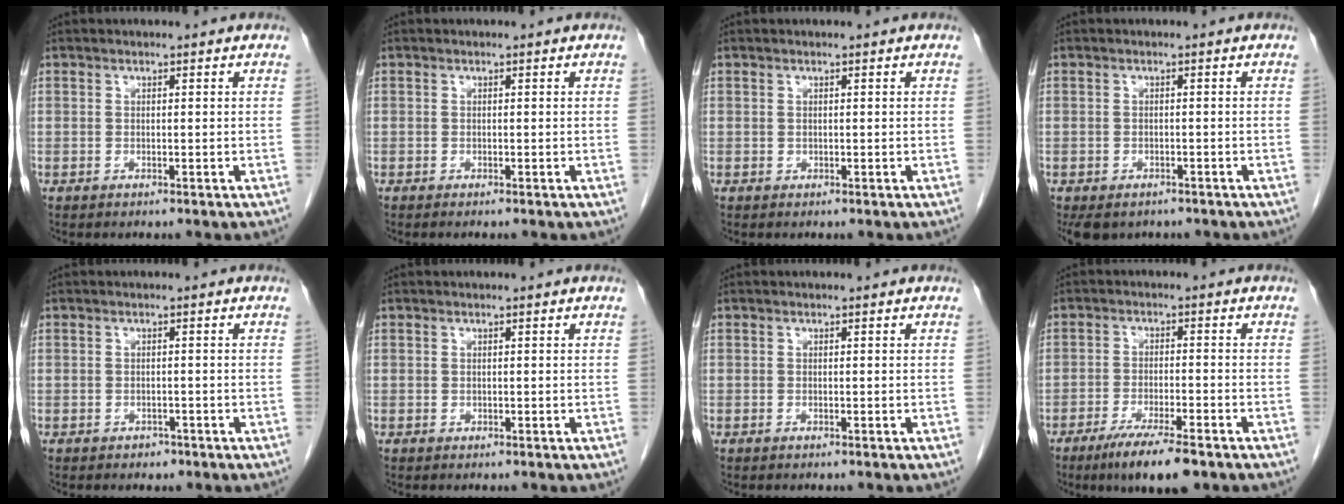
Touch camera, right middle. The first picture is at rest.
{"total": 0.6, "force": [-0.5, 0.0, 0.3], "torque": [-0.005, -0.001, -0.006]}
{"total": 0.0}
{"total": 6.5, "force": [-4.8, 3.8, 2.2], "torque": [-0.032, 0.002, -0.062]}
{"total": 1.2, "force": [-0.8, 0.8, 0.3], "torque": [-0.008, 0.002, -0.010]}
{"total": 0.0}
{"total": 0.0}
{"total": 8.3, "force": [-5.7, 1.1, 5.9], "torque": [-0.099, -0.016, -0.092]}